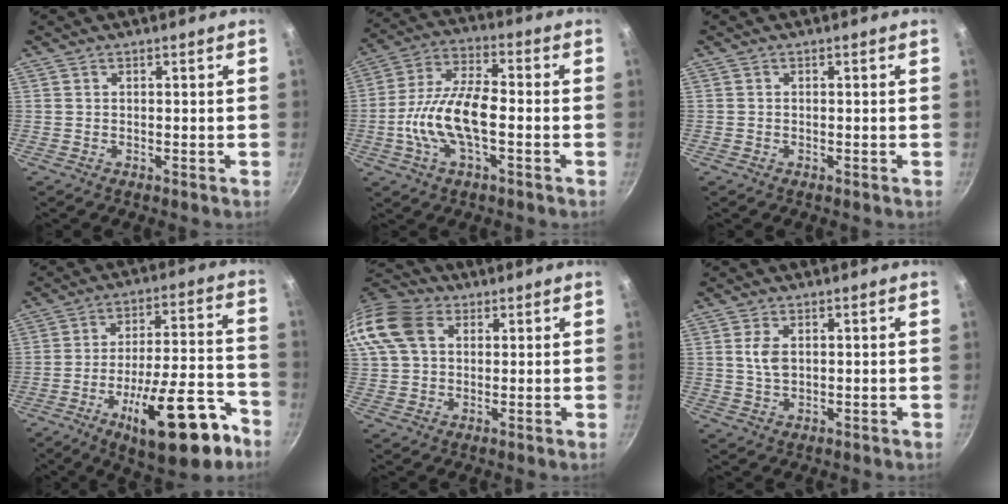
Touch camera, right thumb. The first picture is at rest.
{"total": 18.3, "force": [-3.1, 9.1, 15.5], "torque": [-0.276, 0.042, -0.077]}
{"total": 0.0}
{"total": 20.8, "force": [-10.9, 6.9, 16.3], "torque": [-0.209, 0.061, -0.156]}
{"total": 14.3, "force": [4.4, 10.4, 8.7], "torque": [-0.180, 0.020, 0.069]}
{"total": 3.9, "force": [0.9, 2.3, 3.0], "torque": [-0.053, -0.002, 0.018]}